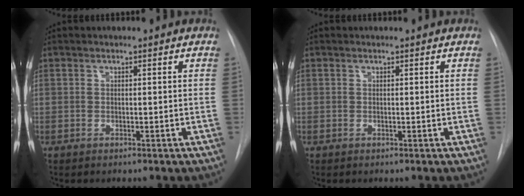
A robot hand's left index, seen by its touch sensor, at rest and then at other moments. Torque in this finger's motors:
{"motor_torque": [-0.27, 0.30, 0.00, 0.00]}